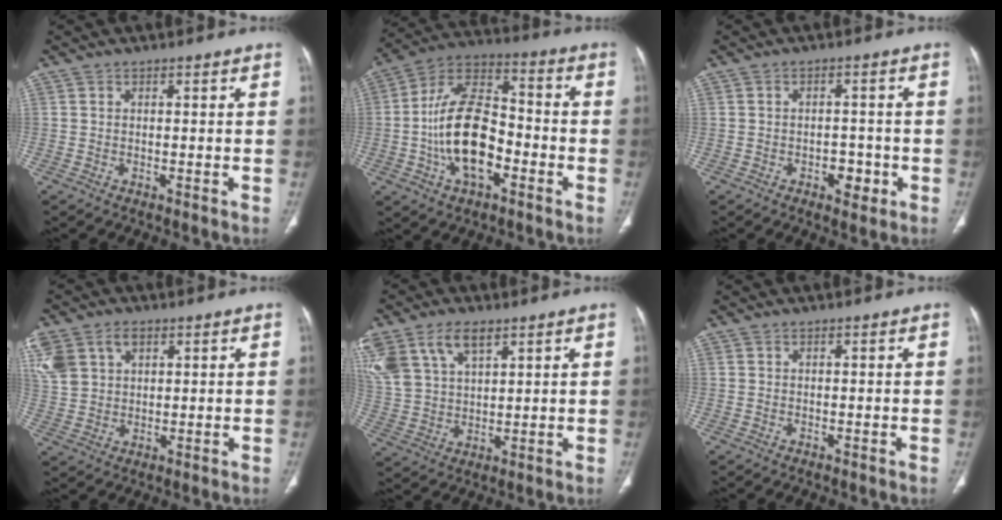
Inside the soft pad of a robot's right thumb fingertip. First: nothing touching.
{"total": 17.4, "force": [-4.2, 9.5, 14.0], "torque": [-0.244, 0.040, -0.077]}
{"total": 4.1, "force": [-1.6, 2.6, 2.7], "torque": [-0.020, 0.011, -0.019]}
{"total": 15.3, "force": [6.5, 11.1, 8.2], "torque": [-0.212, 0.022, 0.137]}
{"total": 15.7, "force": [8.5, 9.1, 9.5], "torque": [-0.212, 0.000, 0.171]}
{"total": 0.0}